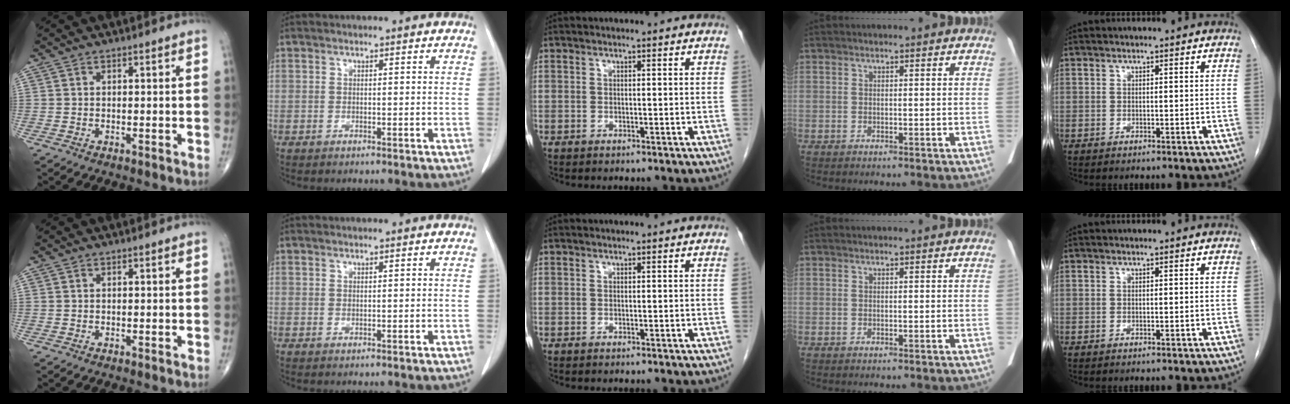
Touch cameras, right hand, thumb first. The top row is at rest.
{}